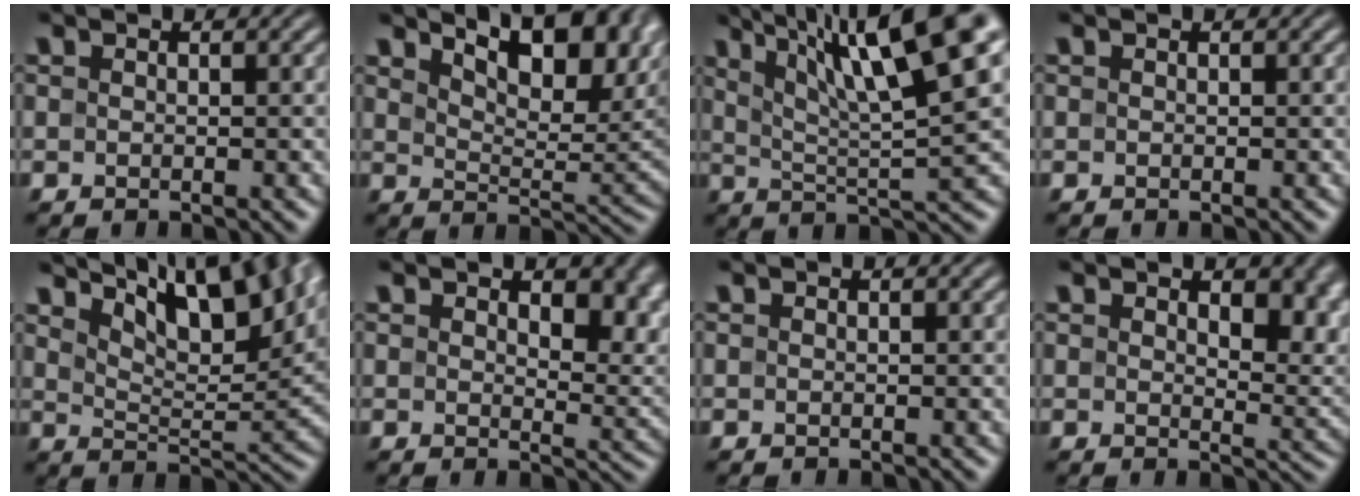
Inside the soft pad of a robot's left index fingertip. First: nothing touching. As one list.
[{"total": 10.1, "force": [5.2, 4.0, 7.7], "torque": [-0.107, 0.011, 0.076]}, {"total": 13.4, "force": [6.4, 3.0, 11.3], "torque": [-0.171, 0.018, 0.107]}, {"total": 0.0}, {"total": 10.8, "force": [7.0, 3.7, 7.4], "torque": [-0.110, 0.019, 0.093]}, {"total": 6.8, "force": [2.6, 3.8, 5.0], "torque": [-0.056, -0.007, 0.042]}, {"total": 0.0}, {"total": 6.1, "force": [2.4, 3.3, 4.5], "torque": [-0.056, -0.008, 0.038]}]